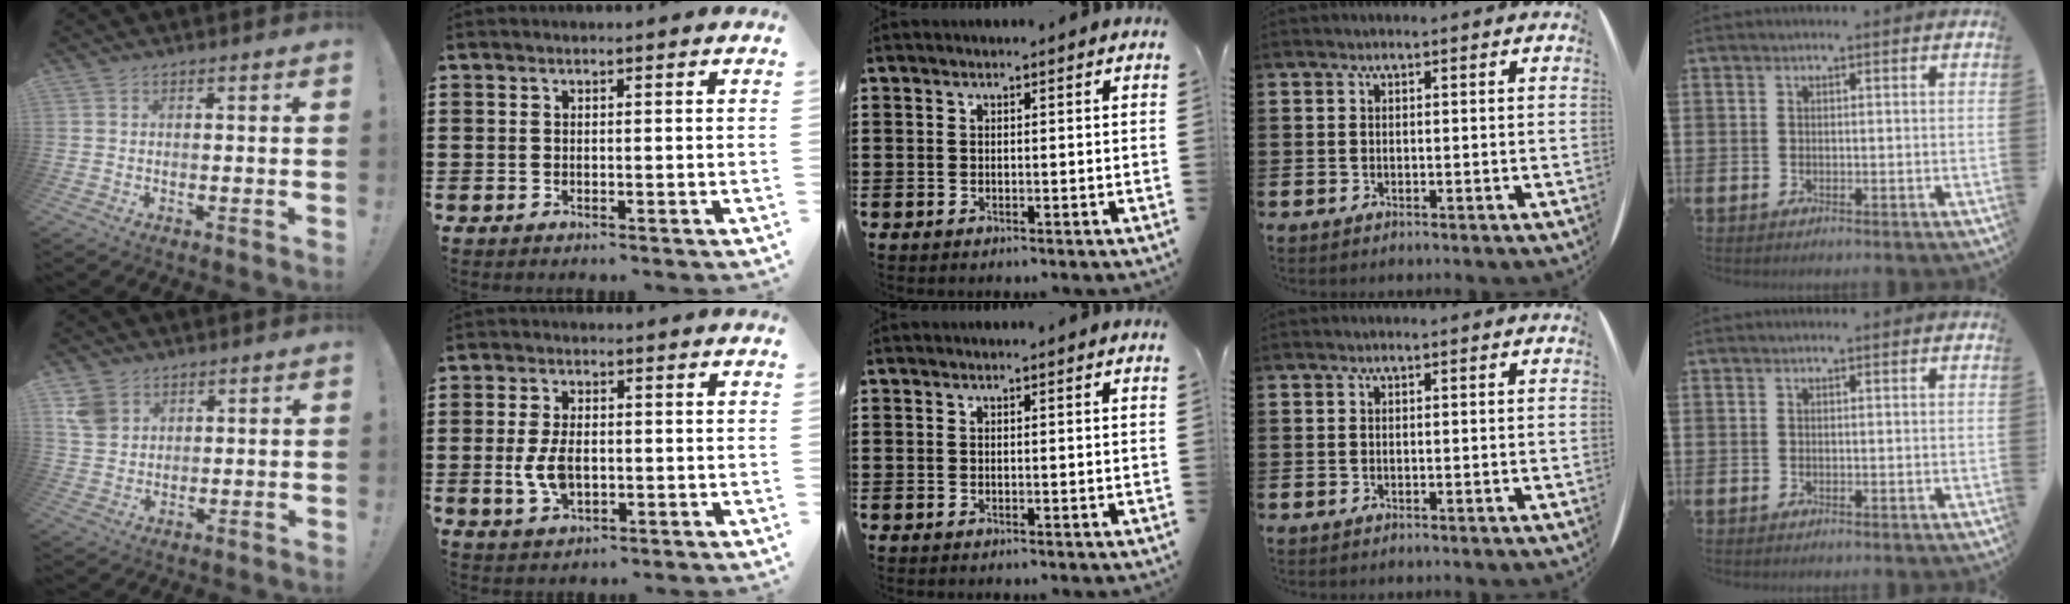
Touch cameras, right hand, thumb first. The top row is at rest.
{"thumb": {"total": 6.4, "force": [3.4, 5.0, 2.2], "torque": [-0.034, -0.009, 0.071]}, "index": {"total": 5.4, "force": [-0.7, 2.8, 4.6], "torque": [-0.105, -0.005, -0.015]}}